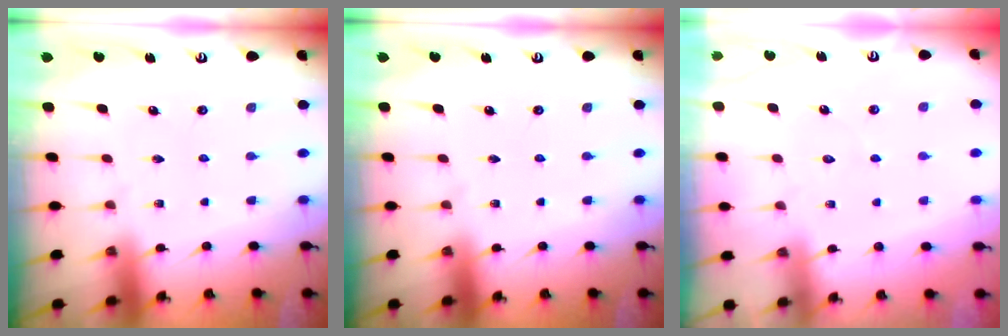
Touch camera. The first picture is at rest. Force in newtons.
{"total": 0.0}
{"total": 2.9, "press": 2.9, "slide": 0.3}